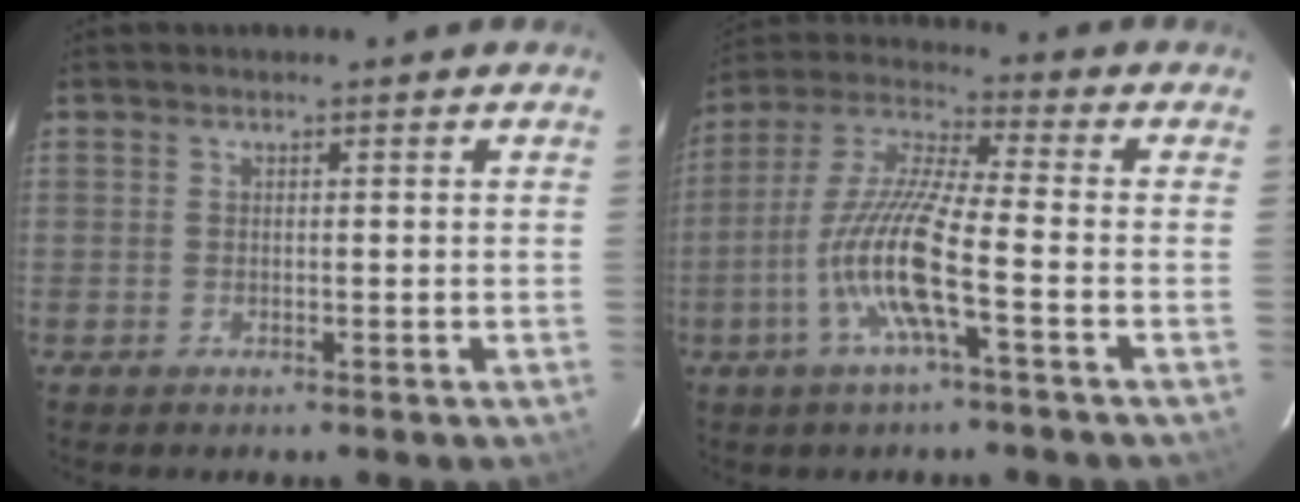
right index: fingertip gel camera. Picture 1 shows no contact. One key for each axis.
{"total": 12.4, "fx": -4.3, "fy": 0.8, "fz": 11.6, "tx": -0.241, "ty": -0.001, "tz": -0.090}